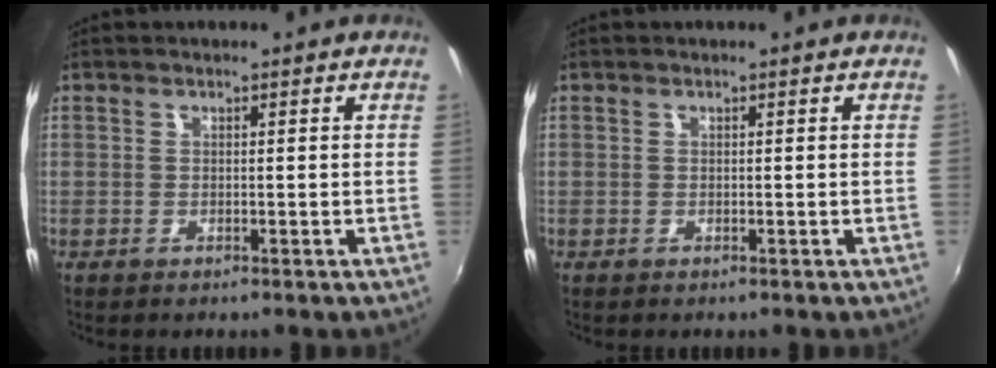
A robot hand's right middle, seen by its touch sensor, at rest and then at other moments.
{"total": 0.0}